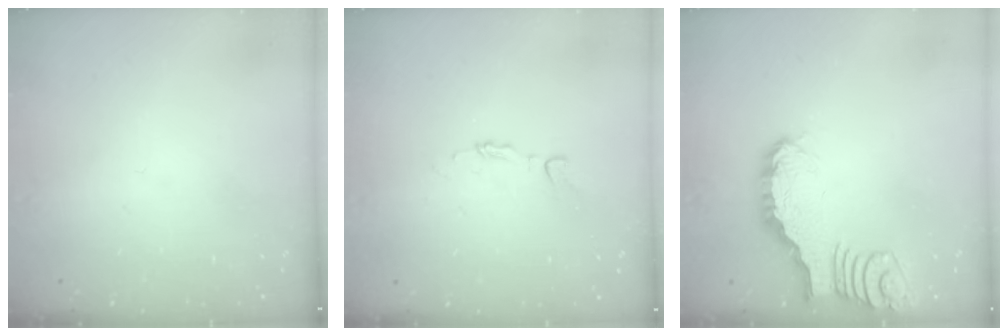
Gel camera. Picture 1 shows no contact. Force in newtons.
{"total": 2.7, "press": 2.7, "slide": 0.2}
{"total": 2.4, "press": 2.4, "slide": 0.2}